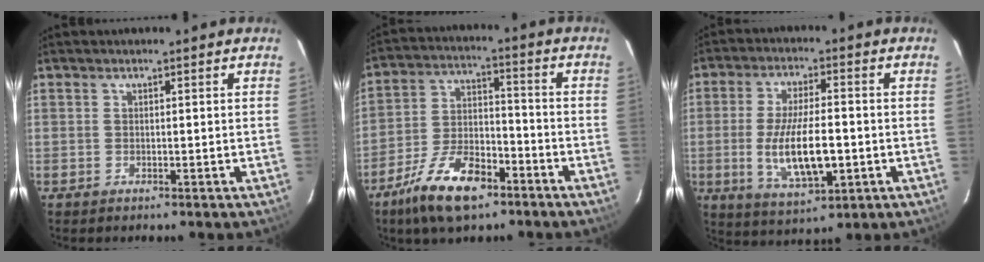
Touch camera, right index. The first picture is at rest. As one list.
[{"total": 14.2, "force": [-9.4, 5.7, 9.0], "torque": [-0.186, -0.007, -0.166]}, {"total": 12.7, "force": [-2.4, 4.4, 11.7], "torque": [-0.227, -0.016, -0.034]}]